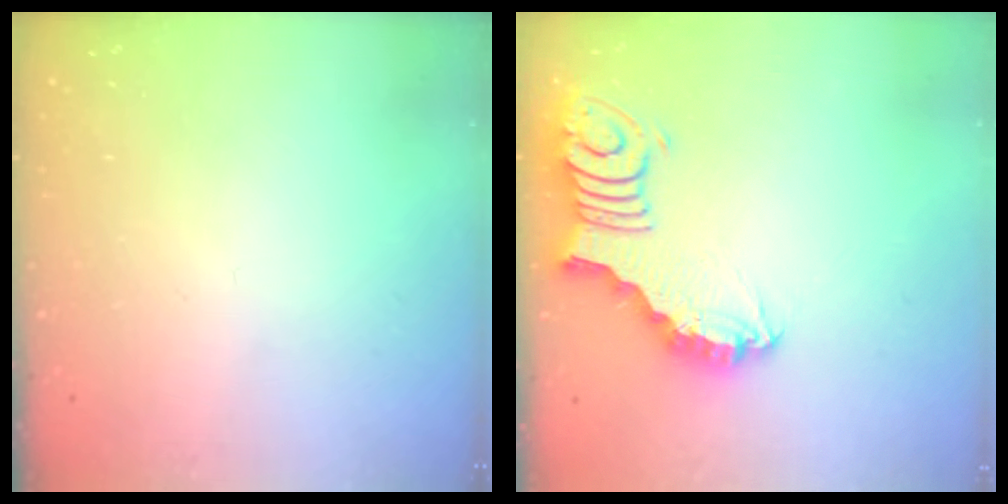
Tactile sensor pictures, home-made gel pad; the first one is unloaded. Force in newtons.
{"total": 5.7, "press": 5.6, "slide": 0.7}